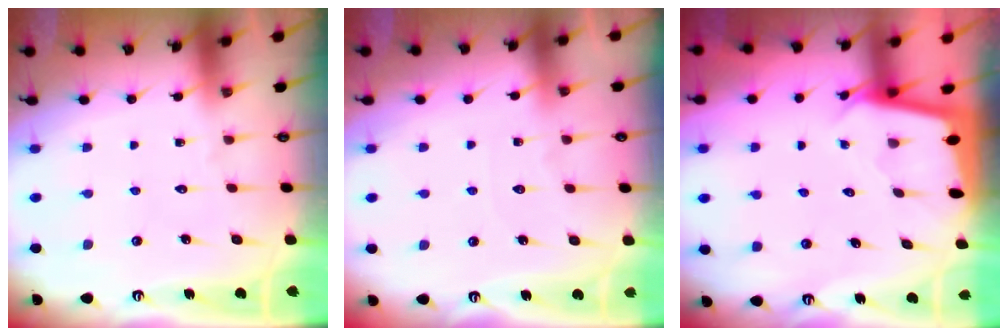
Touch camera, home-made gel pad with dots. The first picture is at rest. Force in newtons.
{"total": 4.7, "press": 4.7, "slide": 0.6}
{"total": 1.8, "press": 1.8, "slide": 0.1}